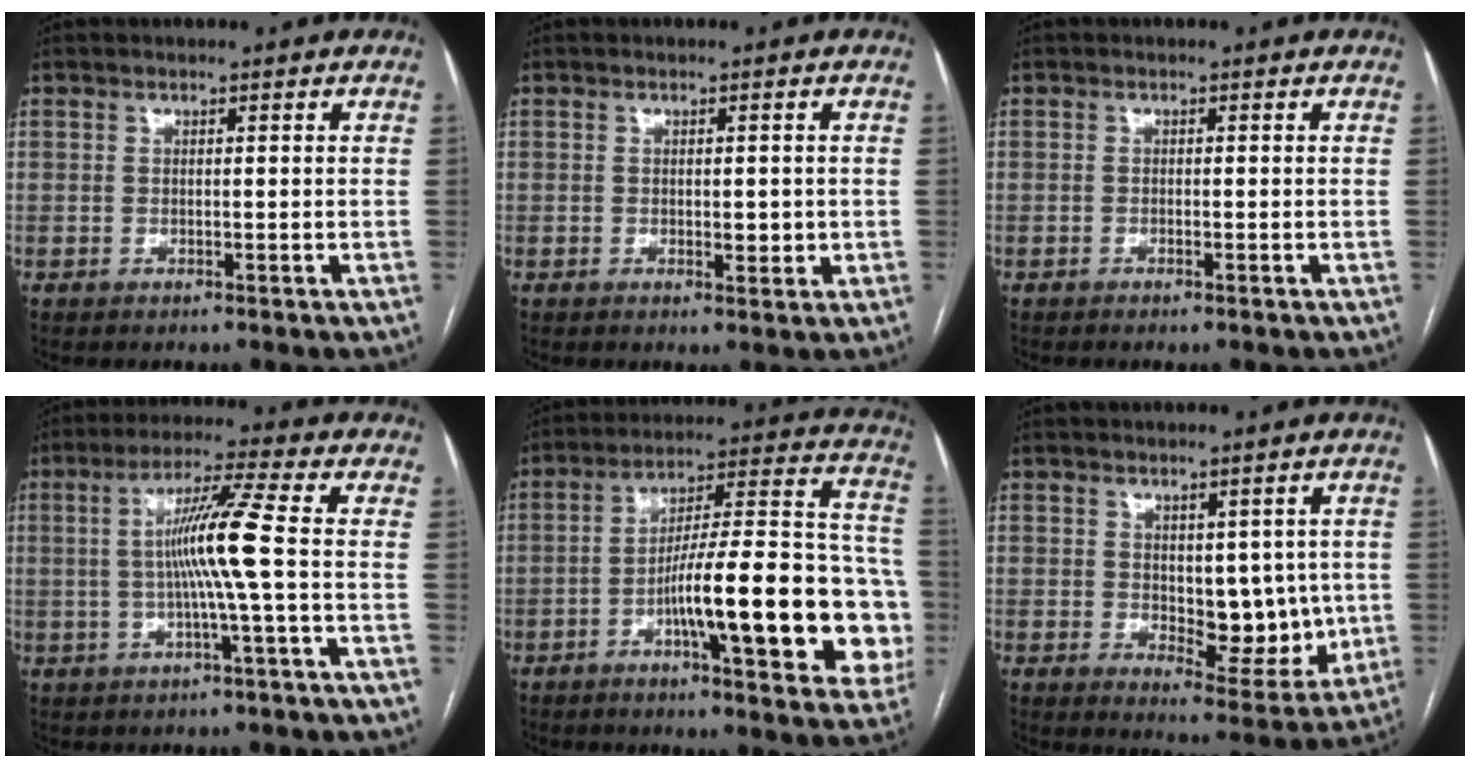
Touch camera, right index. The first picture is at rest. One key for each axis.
{"total": 2.3, "fx": -0.1, "fy": 1.2, "fz": 1.9, "tx": -0.023, "ty": -0.002, "tz": 0.004}
{"total": 0.7, "fx": -0.5, "fy": 0.0, "fz": 0.5, "tx": -0.013, "ty": -0.001, "tz": -0.008}
{"total": 8.7, "fx": -0.4, "fy": -1.5, "fz": 8.5, "tx": -0.159, "ty": 0.007, "tz": -0.007}
{"total": 22.2, "fx": -6.2, "fy": 4.0, "fz": 20.9, "tx": -0.234, "ty": 0.031, "tz": -0.078}
{"total": 8.7, "fx": 0.1, "fy": 4.6, "fz": 7.5, "tx": -0.082, "ty": -0.005, "tz": 0.021}